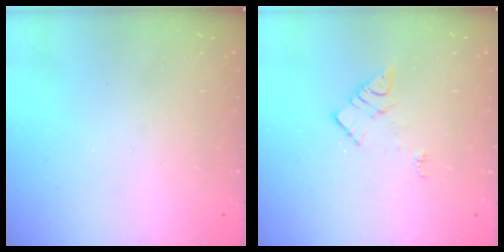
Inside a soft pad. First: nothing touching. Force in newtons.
{"total": 8.3, "press": 8.2, "slide": 0.5}